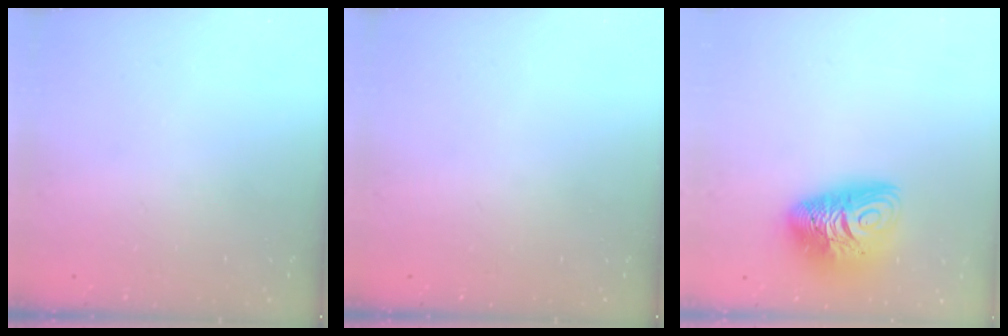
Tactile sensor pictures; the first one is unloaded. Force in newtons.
{"total": 0.0}
{"total": 12.7, "press": 12.6, "slide": 1.3}